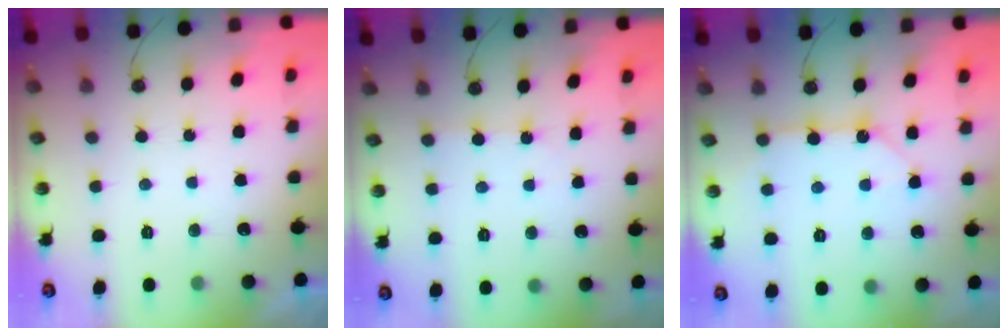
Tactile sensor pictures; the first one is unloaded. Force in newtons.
{"total": 1.8, "press": 1.8, "slide": 0.3}
{"total": 10.3, "press": 10.3, "slide": 0.6}